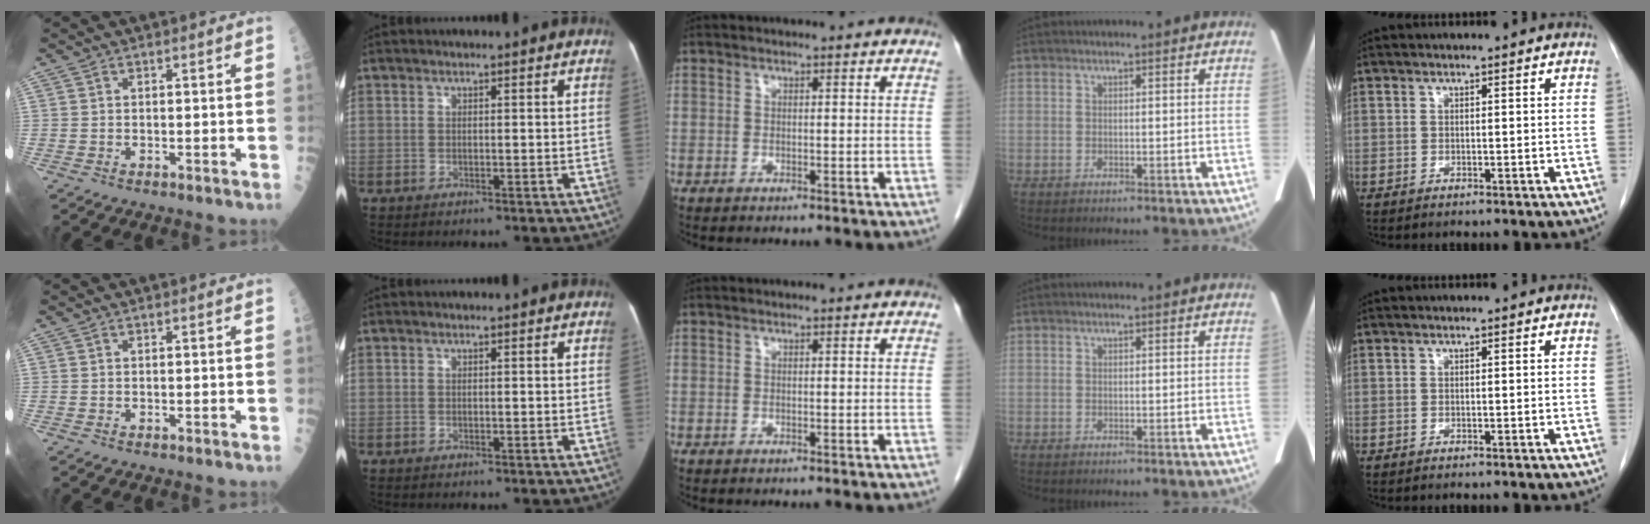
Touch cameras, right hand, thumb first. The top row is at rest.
{}